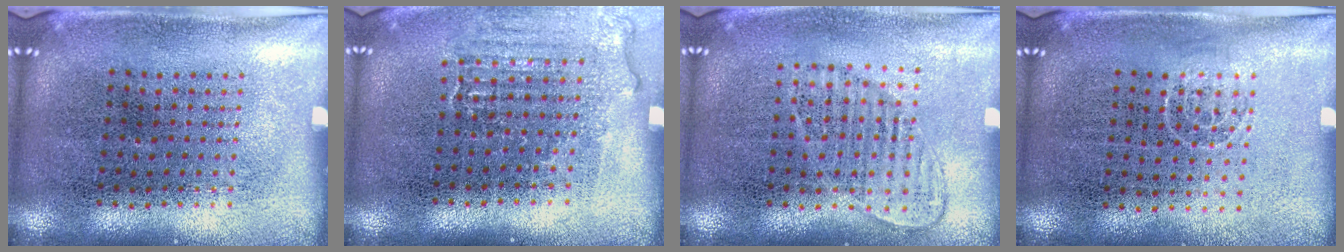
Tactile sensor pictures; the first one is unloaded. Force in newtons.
{"total": 1.0, "press": 1.0, "slide": 0.3}
{"total": 1.1, "press": 1.0, "slide": 0.5}
{"total": 0.7, "press": 0.4, "slide": 0.5}